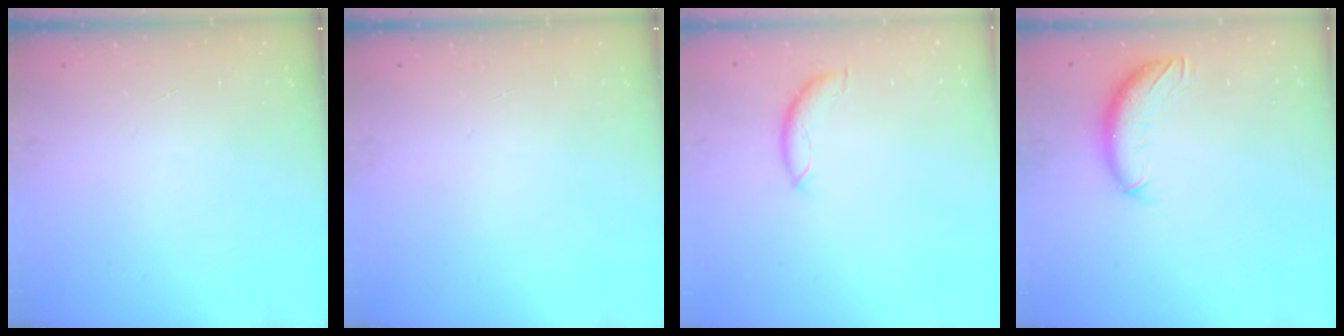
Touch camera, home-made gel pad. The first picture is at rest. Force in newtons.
{"total": 0.0}
{"total": 7.8, "press": 7.8, "slide": 0.5}
{"total": 10.2, "press": 10.0, "slide": 2.1}